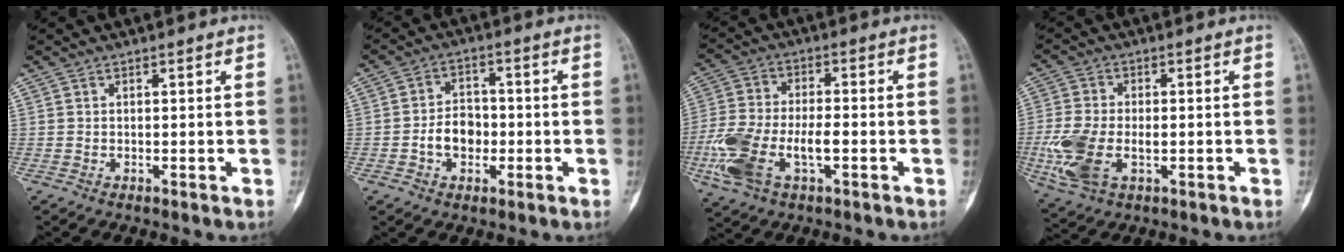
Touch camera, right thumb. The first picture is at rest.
{"total": 6.6, "force": [-1.6, 4.9, 4.1], "torque": [-0.046, 0.021, -0.031]}
{"total": 13.5, "force": [-4.2, 6.8, 10.9], "torque": [-0.242, 0.021, -0.078]}
{"total": 11.2, "force": [-2.4, 6.7, 8.7], "torque": [-0.197, 0.000, -0.041]}